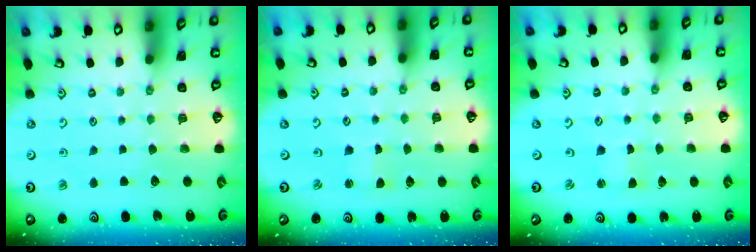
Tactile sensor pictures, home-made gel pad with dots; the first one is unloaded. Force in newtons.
{"total": 1.1, "press": 1.1, "slide": 0.2}
{"total": 0.5, "press": 0.5, "slide": 0.1}